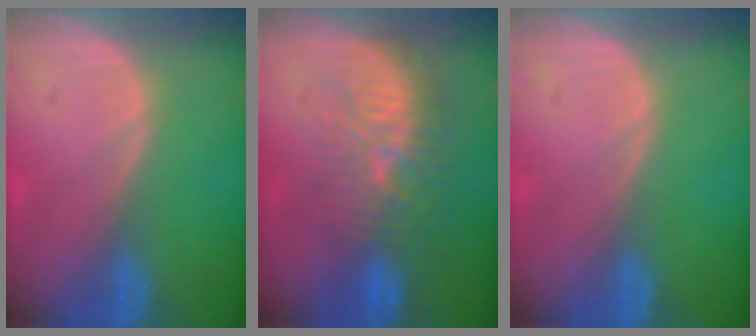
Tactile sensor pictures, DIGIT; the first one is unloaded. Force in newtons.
{"total": 9.7, "press": 9.0, "slide": 3.6}
{"total": 0.0}